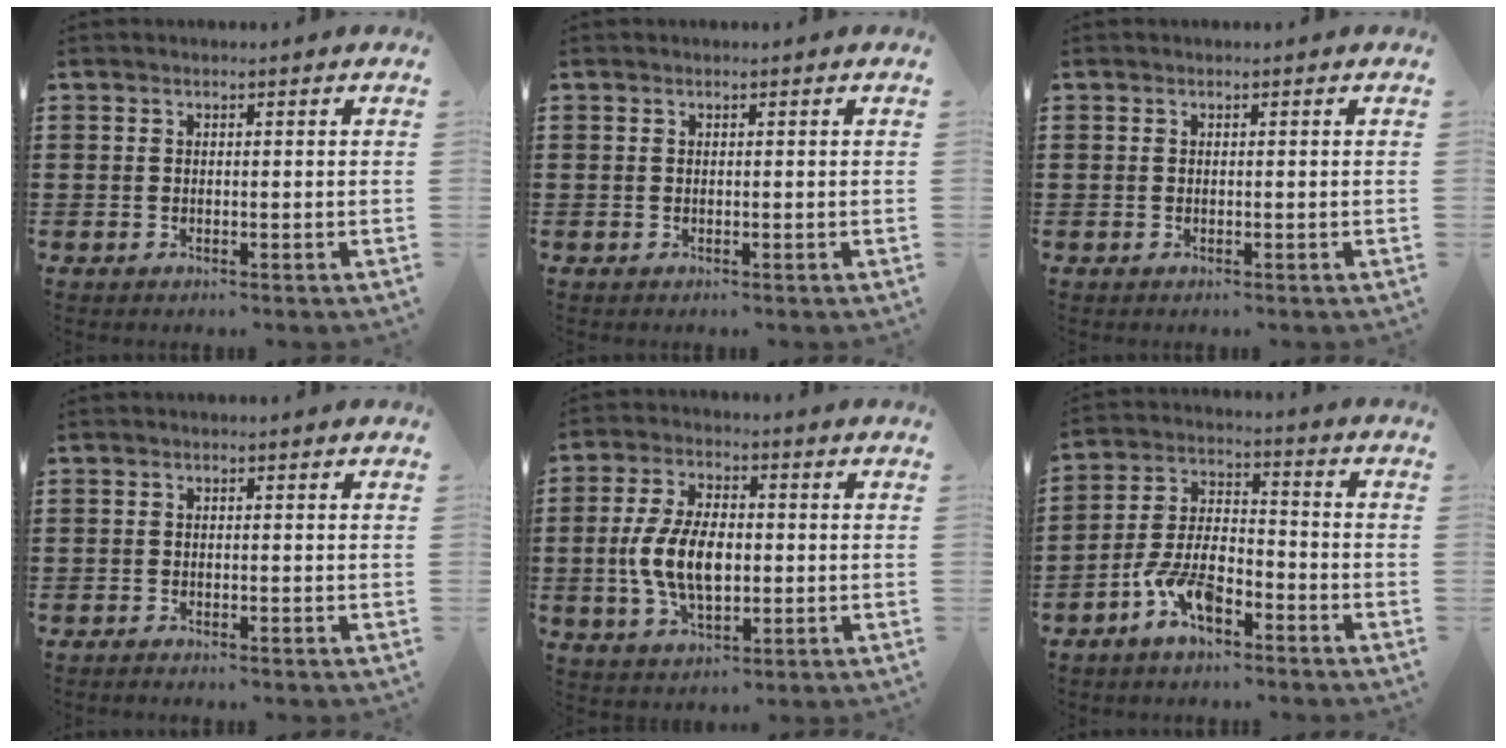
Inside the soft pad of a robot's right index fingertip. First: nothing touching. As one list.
[{"total": 0.0}, {"total": 0.0}, {"total": 0.8, "force": [-0.8, -0.1, -0.1], "torque": [0.002, 0.001, -0.016]}, {"total": 8.8, "force": [-0.7, 4.6, 7.4], "torque": [-0.167, 0.001, -0.018]}, {"total": 8.1, "force": [-4.8, 3.5, 5.5], "torque": [-0.133, 0.002, -0.094]}]